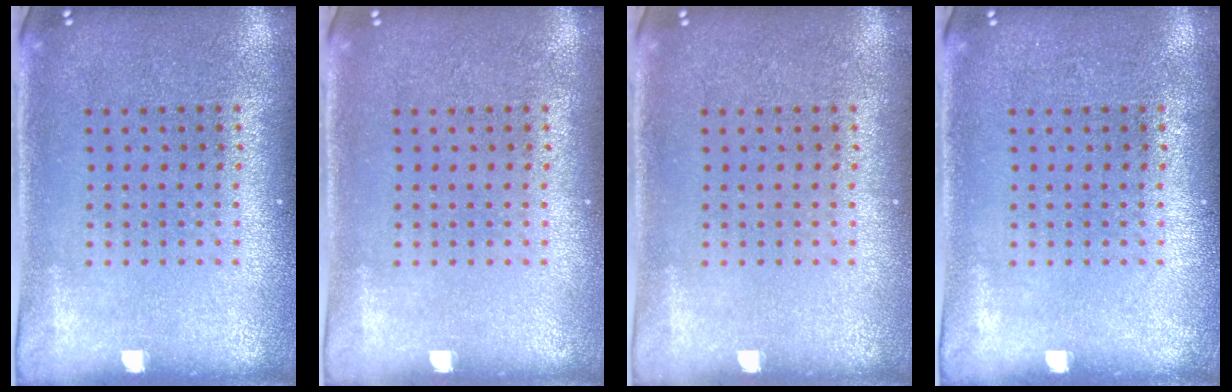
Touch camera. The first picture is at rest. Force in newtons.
{"total": 0.0}
{"total": 0.0}
{"total": 0.0}